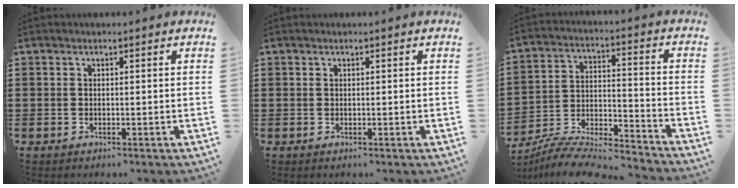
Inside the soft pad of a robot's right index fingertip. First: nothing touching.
{"total": 0.0}
{"total": 7.5, "force": [-7.1, 1.0, 2.0], "torque": [-0.039, 0.000, -0.144]}